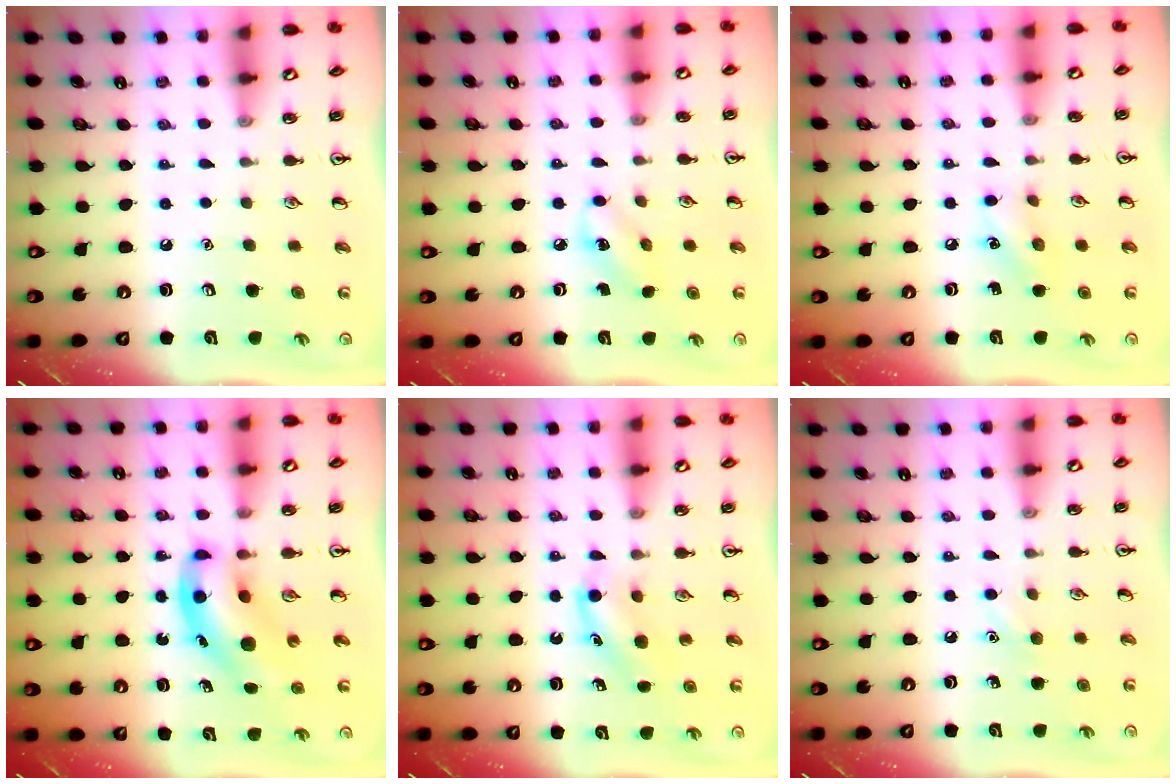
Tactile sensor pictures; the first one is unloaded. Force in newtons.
{"total": 3.9, "press": 3.8, "slide": 1.0}
{"total": 6.7, "press": 6.5, "slide": 1.5}
{"total": 8.6, "press": 8.3, "slide": 2.2}
{"total": 5.6, "press": 5.3, "slide": 1.7}
{"total": 5.6, "press": 5.3, "slide": 1.7}